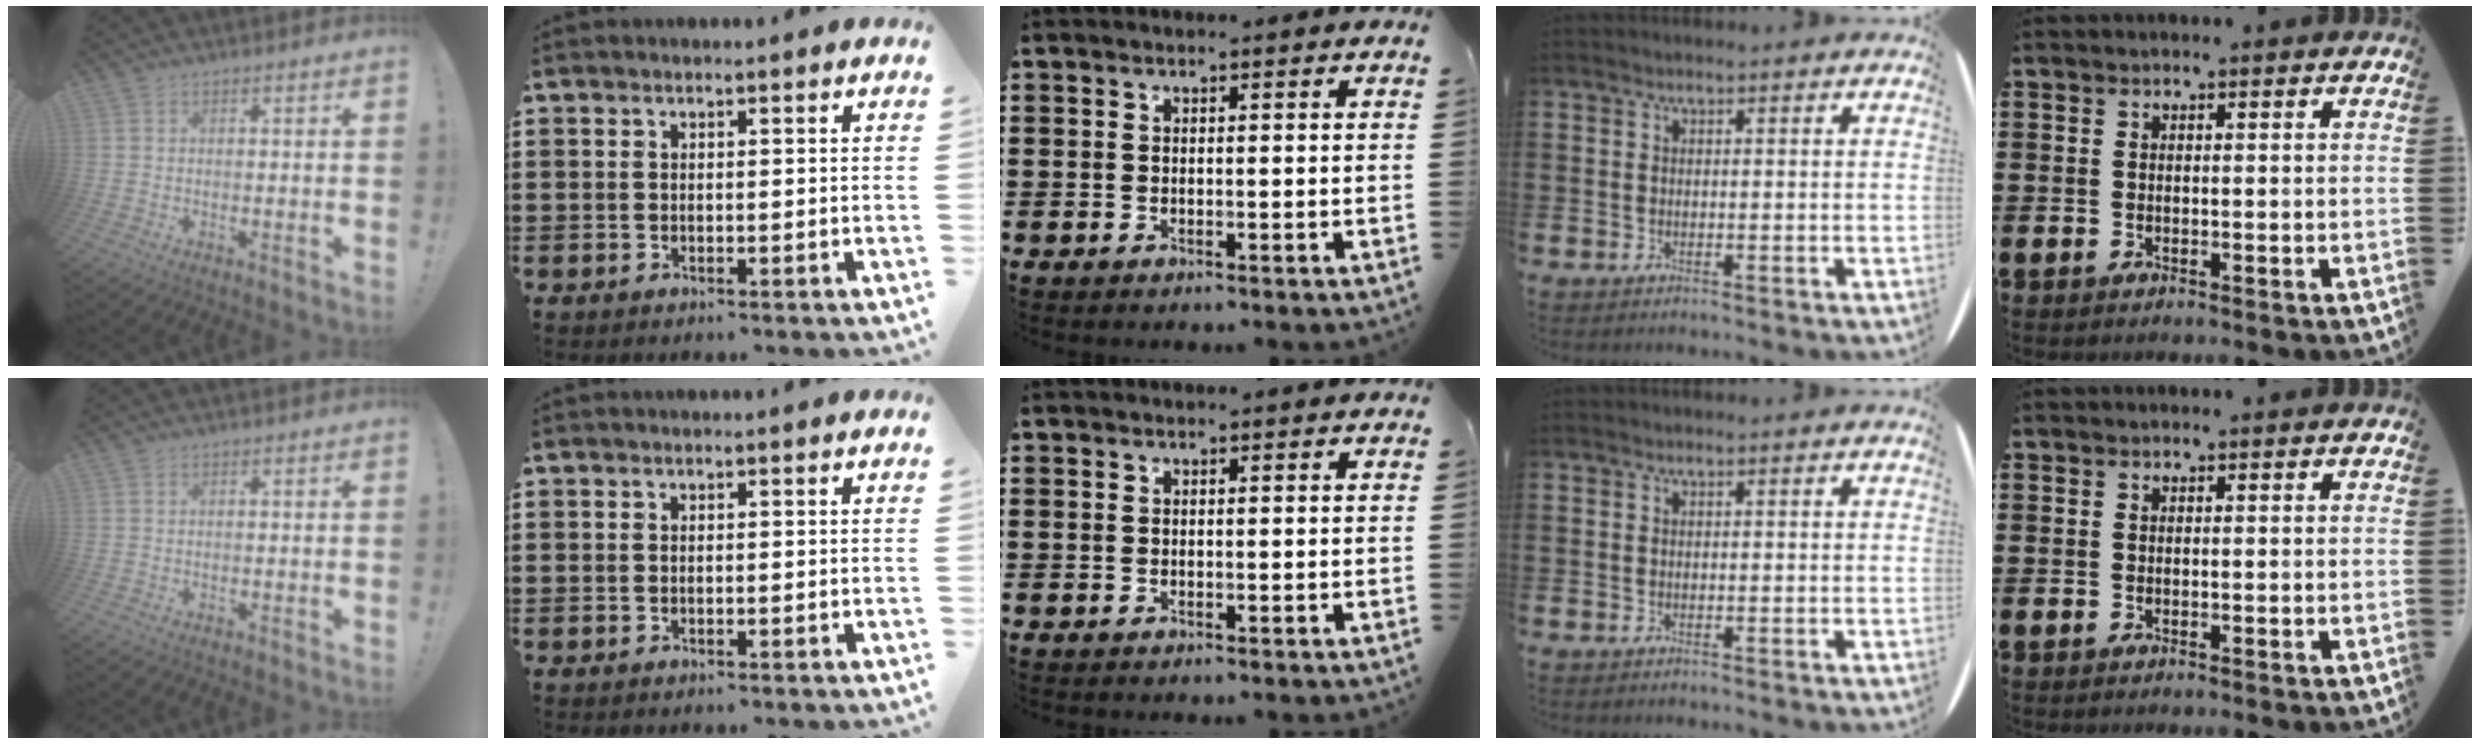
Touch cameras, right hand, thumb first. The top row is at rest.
{}